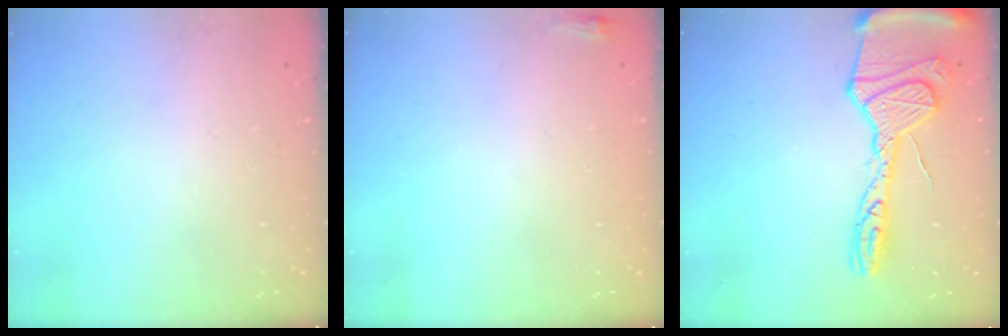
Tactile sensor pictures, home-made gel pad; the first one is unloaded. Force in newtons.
{"total": 3.2, "press": 2.9, "slide": 1.3}
{"total": 19.1, "press": 19.0, "slide": 1.7}